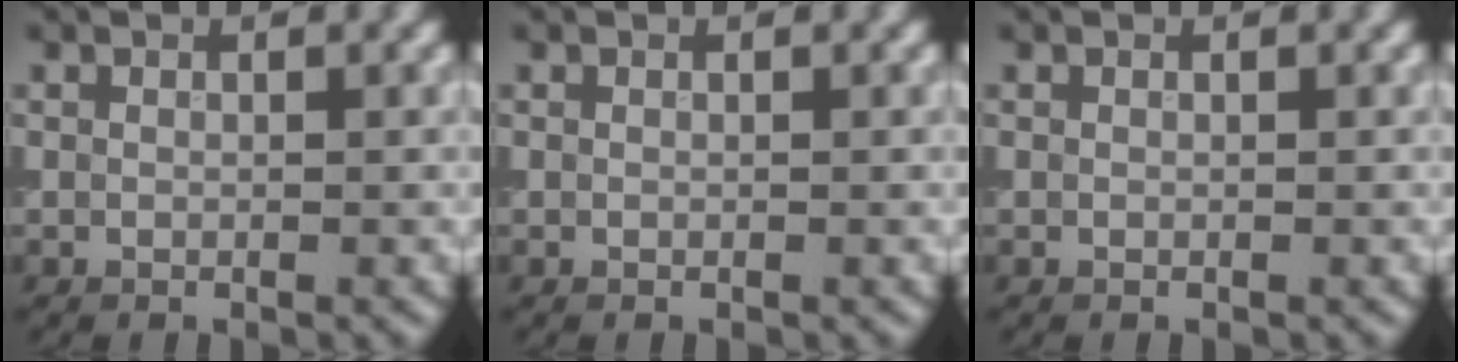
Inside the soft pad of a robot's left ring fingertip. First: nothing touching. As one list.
[{"total": 0.0}, {"total": 0.0}]